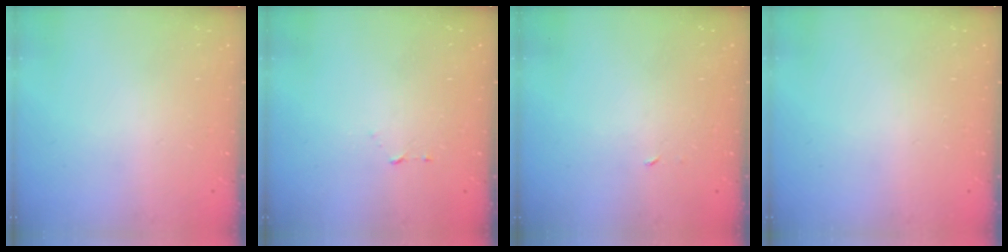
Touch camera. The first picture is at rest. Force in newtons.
{"total": 3.2, "press": 3.2, "slide": 0.3}
{"total": 1.8, "press": 1.8, "slide": 0.1}
{"total": 0.0}